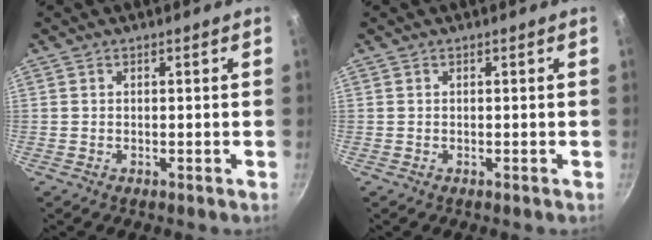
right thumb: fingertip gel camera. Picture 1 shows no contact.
{"total": 0.0}